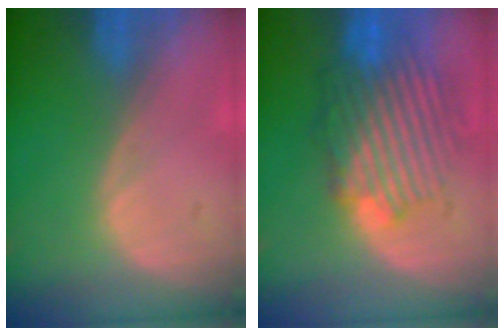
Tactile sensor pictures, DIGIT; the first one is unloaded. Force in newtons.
{"total": 8.9, "press": 8.8, "slide": 1.4}